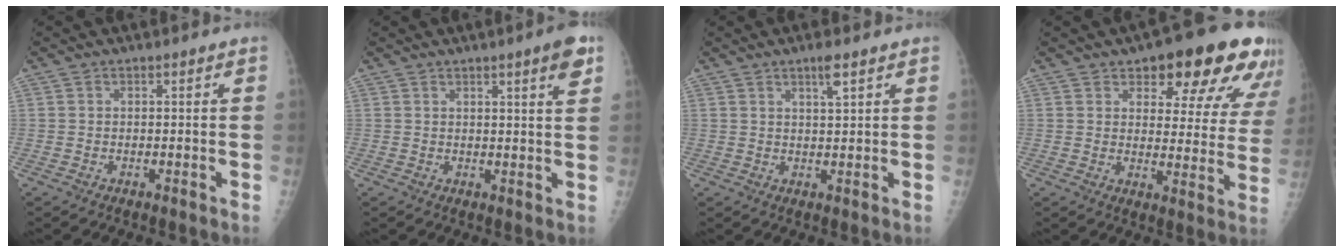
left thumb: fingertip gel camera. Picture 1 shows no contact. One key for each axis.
{"total": 4.9, "fx": 2.7, "fy": 0.4, "fz": 4.1, "tx": -0.050, "ty": -0.013, "tz": 0.035}
{"total": 3.1, "fx": 1.9, "fy": 0.4, "fz": 2.5, "tx": -0.043, "ty": -0.009, "tz": 0.033}
{"total": 18.0, "fx": 11.5, "fy": 7.7, "fz": 11.6, "tx": -0.095, "ty": -0.041, "tz": 0.137}